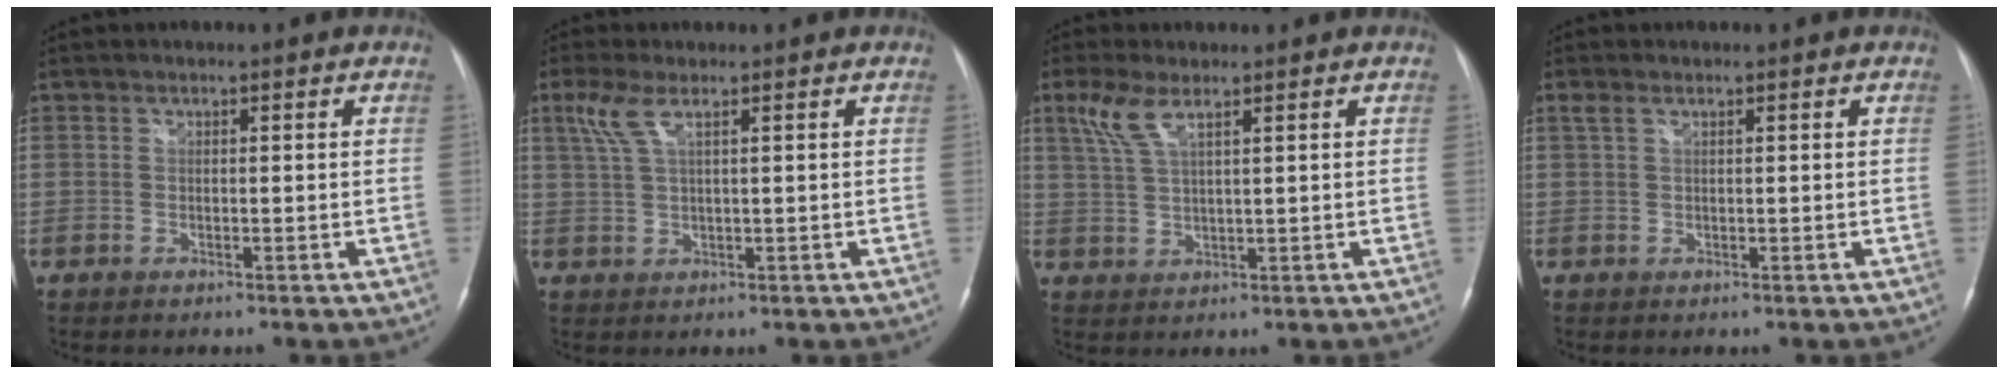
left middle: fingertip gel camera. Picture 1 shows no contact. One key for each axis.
{"total": 3.9, "fx": 2.0, "fy": 0.6, "fz": 3.3, "tx": -0.086, "ty": 0.015, "tz": 0.049}
{"total": 4.7, "fx": 2.8, "fy": 0.9, "fz": 3.7, "tx": -0.095, "ty": 0.012, "tz": 0.064}
{"total": 1.2, "fx": 0.8, "fy": 0.4, "fz": 0.8, "tx": -0.026, "ty": 0.018, "tz": 0.018}